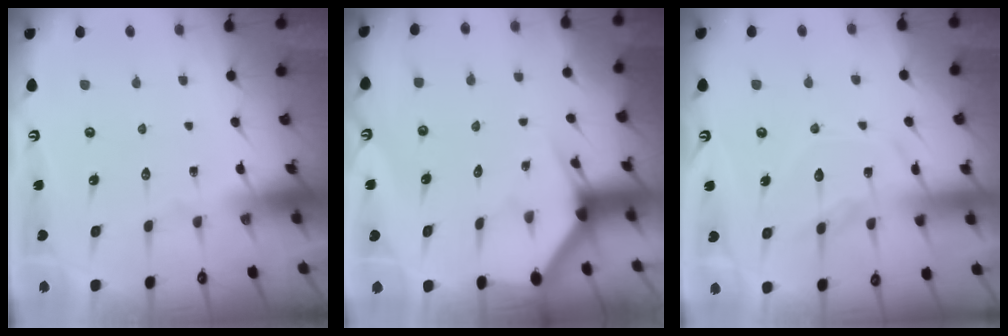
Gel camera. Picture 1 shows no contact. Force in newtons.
{"total": 2.9, "press": 2.9, "slide": 0.1}
{"total": 11.9, "press": 11.8, "slide": 0.9}